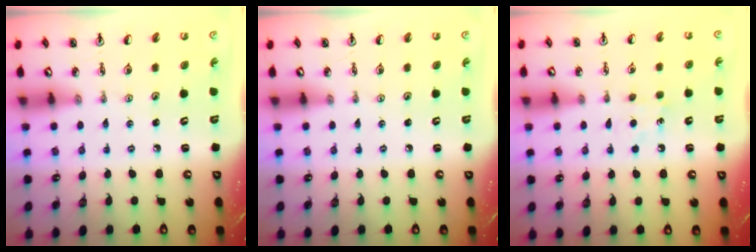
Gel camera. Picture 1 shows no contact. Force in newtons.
{"total": 0.0}
{"total": 5.0, "press": 5.0, "slide": 0.7}